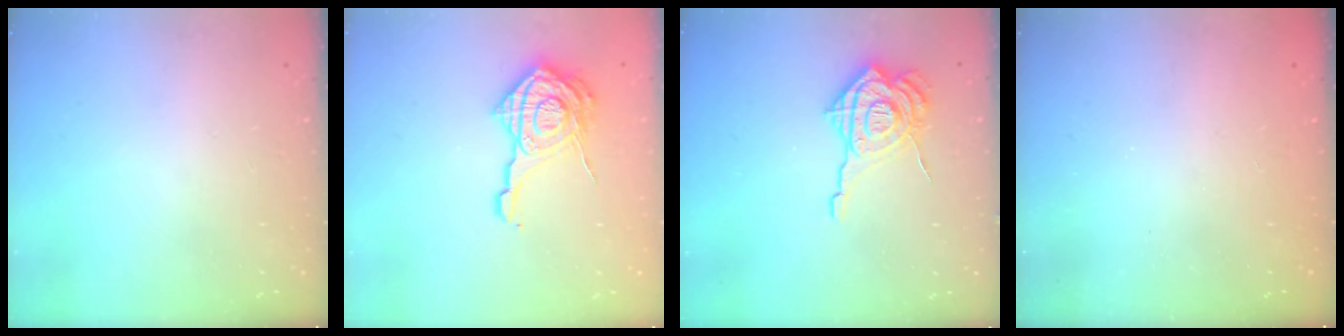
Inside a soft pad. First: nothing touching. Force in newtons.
{"total": 17.6, "press": 17.6, "slide": 1.2}
{"total": 16.2, "press": 16.1, "slide": 1.7}
{"total": 2.3, "press": 2.1, "slide": 0.8}